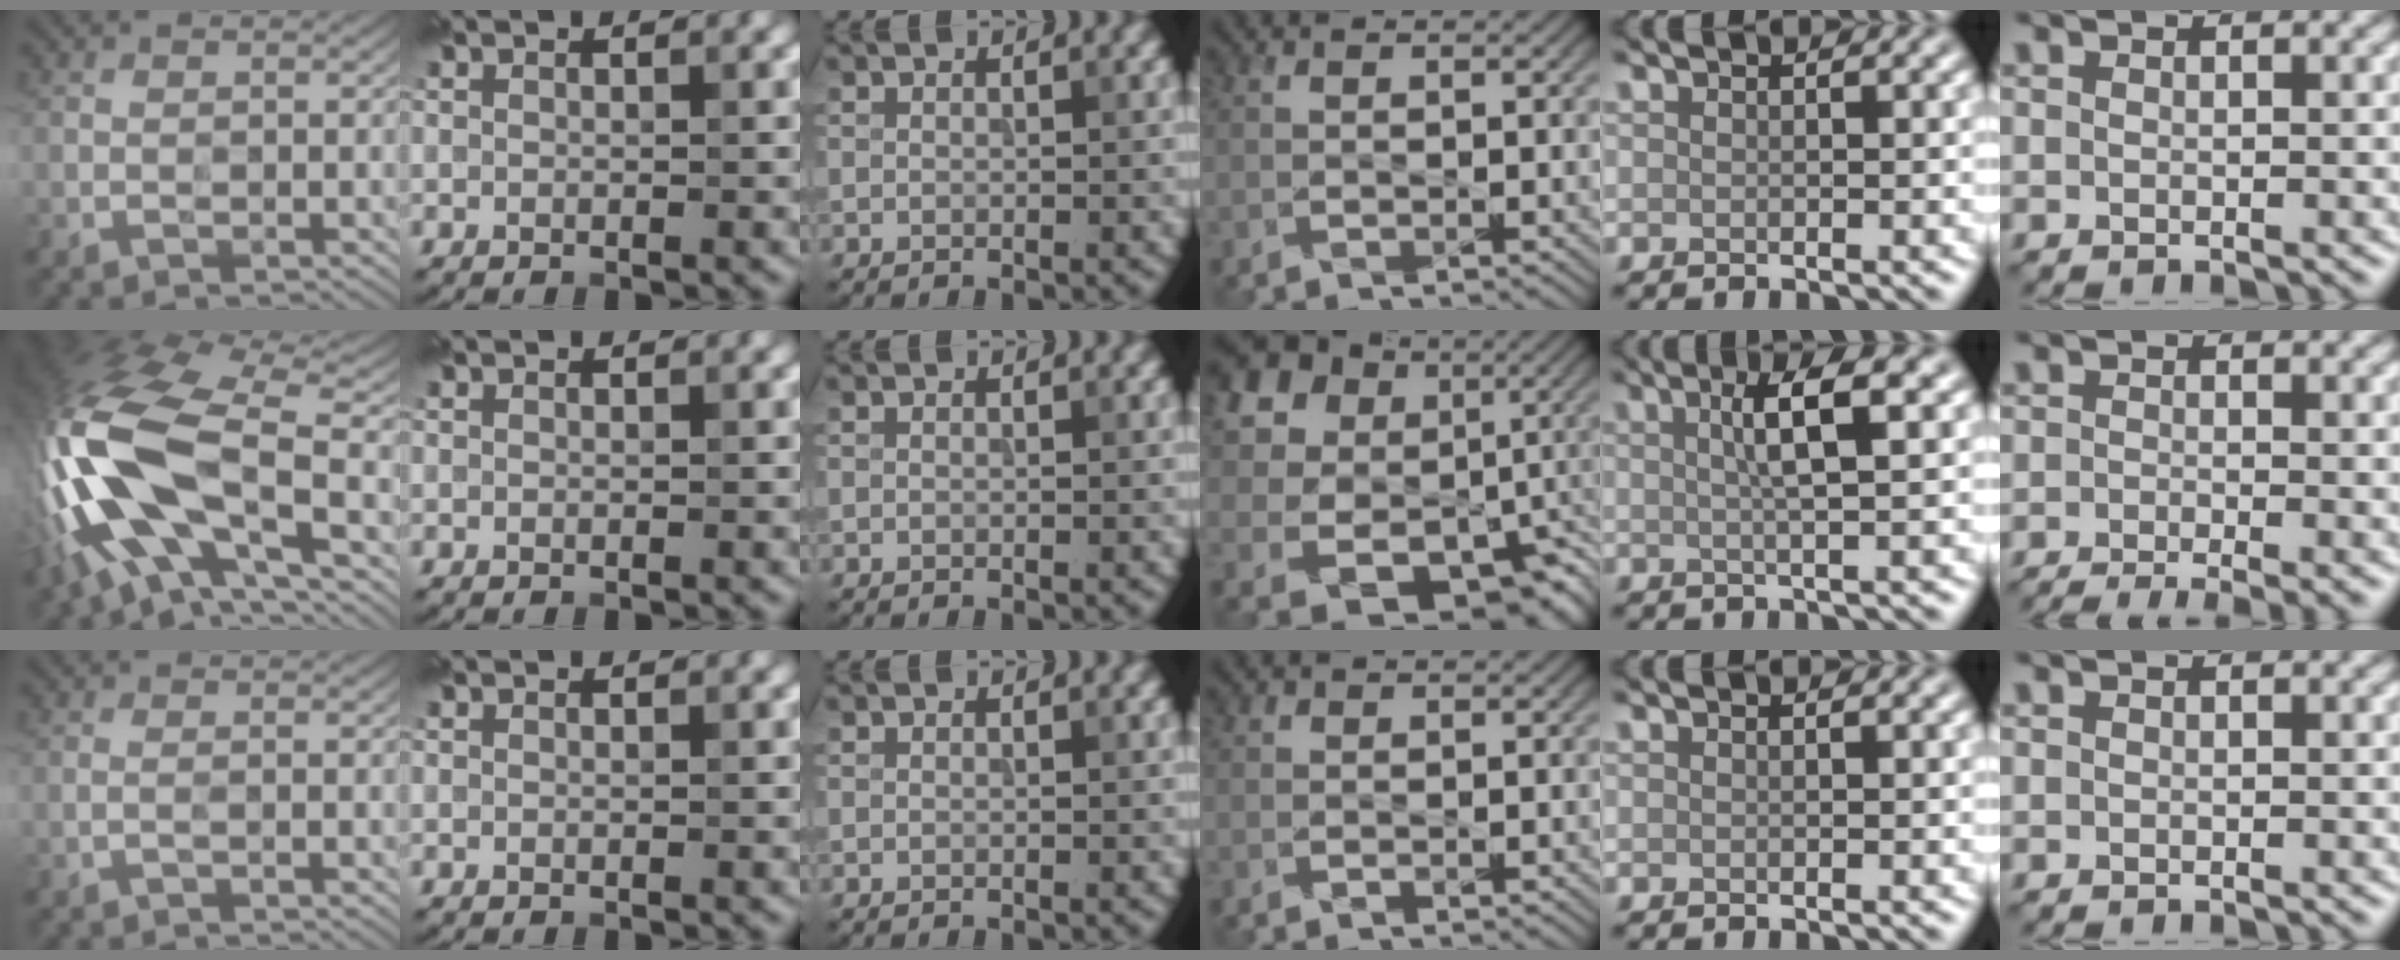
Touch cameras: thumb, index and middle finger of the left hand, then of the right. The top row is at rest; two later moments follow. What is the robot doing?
{"motion": "wipe", "object": "mirror"}